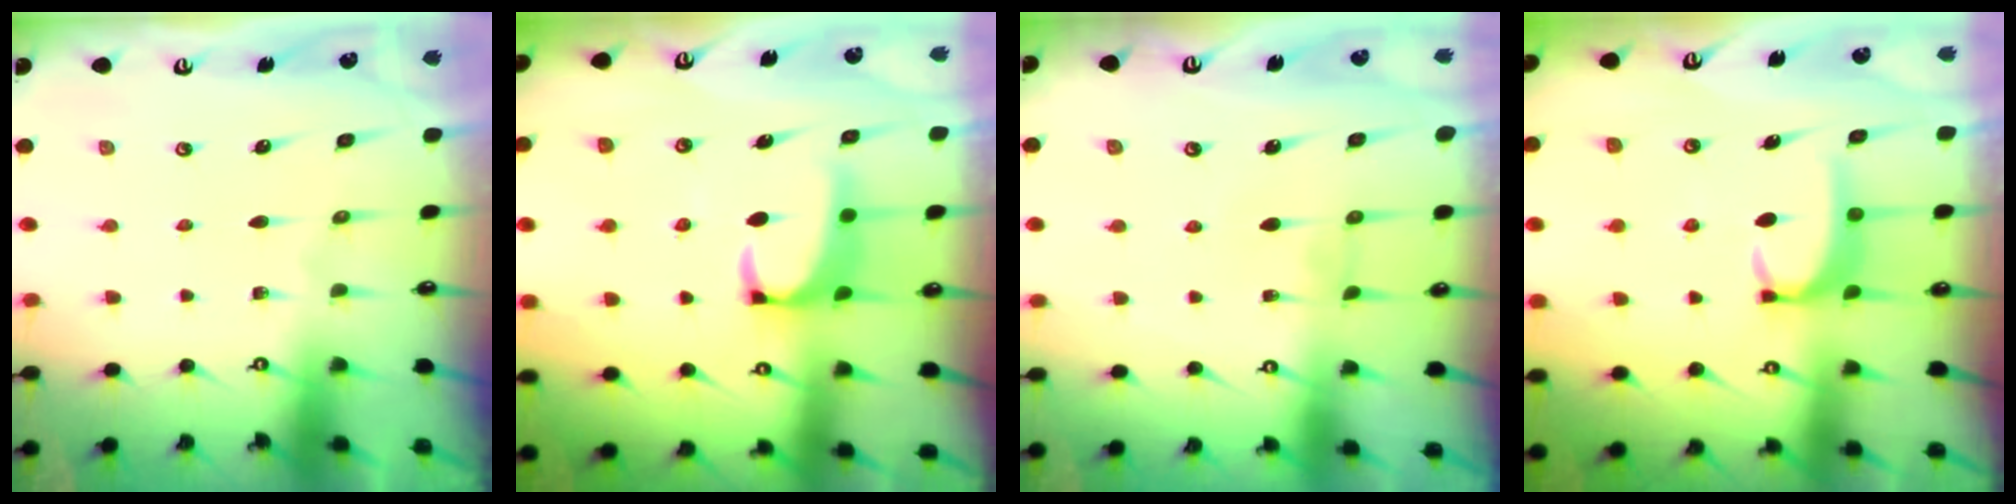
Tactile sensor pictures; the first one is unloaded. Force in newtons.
{"total": 2.2, "press": 2.0, "slide": 0.9}
{"total": 0.0}
{"total": 3.5, "press": 3.4, "slide": 0.4}